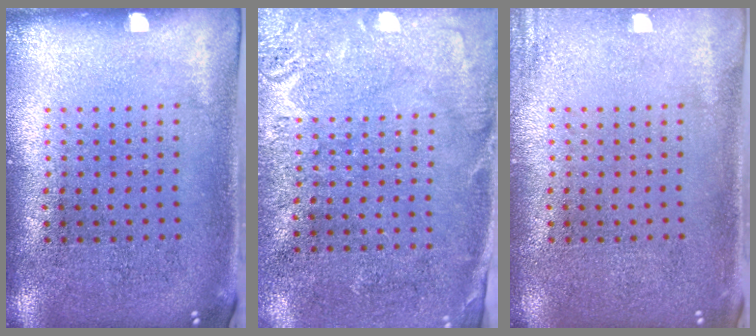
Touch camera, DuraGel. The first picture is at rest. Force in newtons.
{"total": 2.7, "press": 2.4, "slide": 1.1}
{"total": 1.2, "press": 1.2, "slide": 0.1}